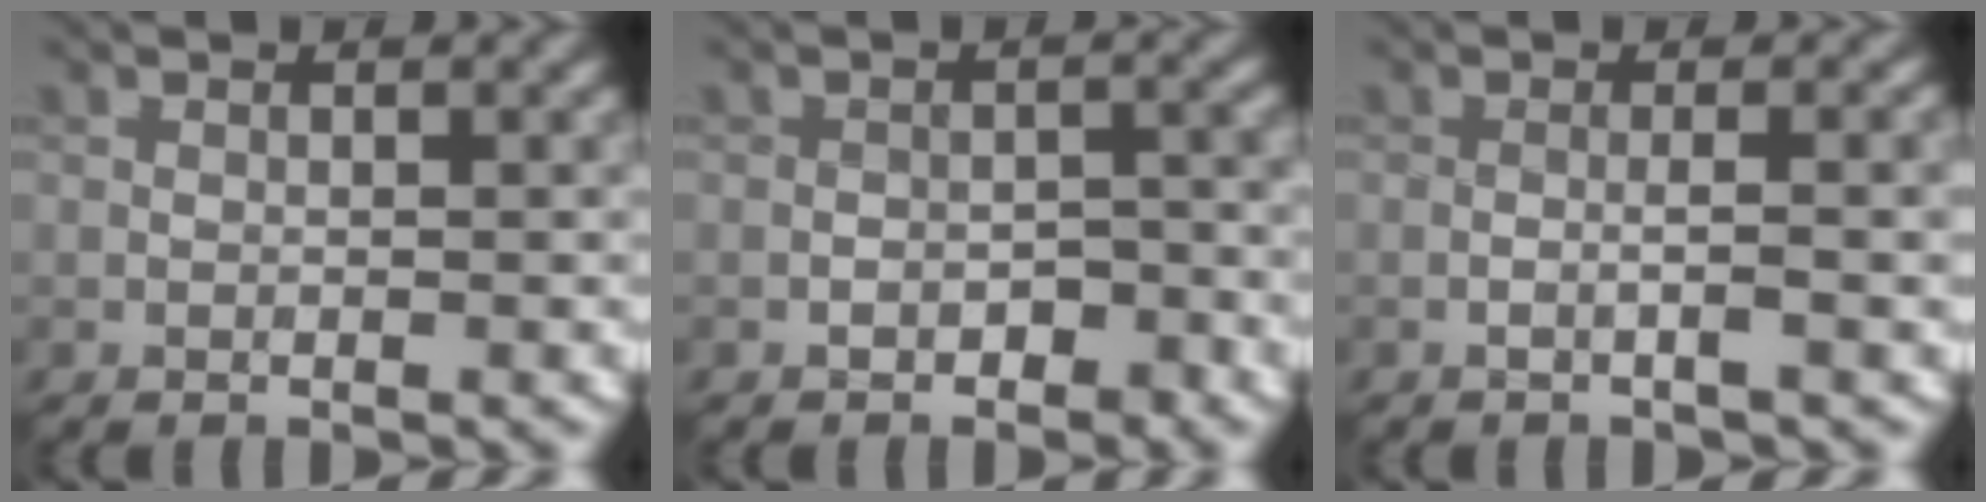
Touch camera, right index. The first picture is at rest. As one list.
[{"total": 1.2, "force": [-0.8, 0.7, 0.6], "torque": [-0.006, 0.004, -0.009]}, {"total": 1.9, "force": [-0.1, 0.2, 1.9], "torque": [-0.024, 0.003, -0.007]}]